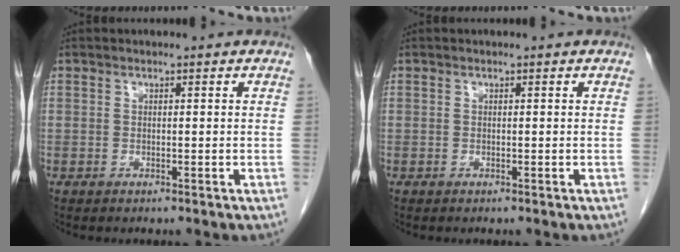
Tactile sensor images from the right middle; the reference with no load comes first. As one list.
[{"total": 0.0}]